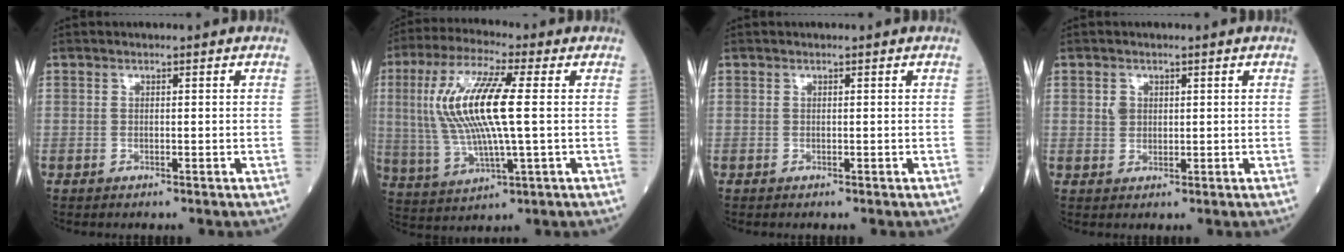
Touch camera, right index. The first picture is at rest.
{"total": 14.3, "force": [1.7, 1.9, 14.0], "torque": [-0.302, 0.011, 0.031]}
{"total": 0.0}
{"total": 1.8, "force": [0.5, 1.6, 0.7], "torque": [-0.012, 0.000, 0.010]}